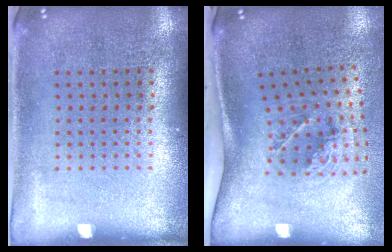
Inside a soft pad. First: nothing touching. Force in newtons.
{"total": 2.0, "press": 1.3, "slide": 1.5}